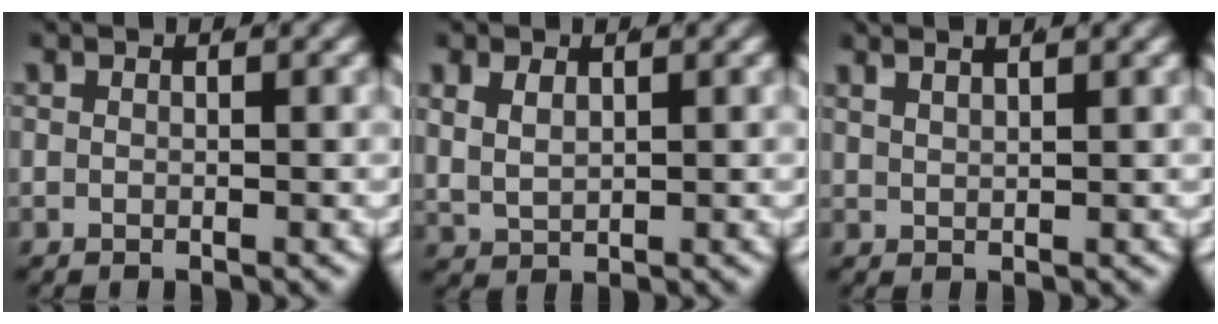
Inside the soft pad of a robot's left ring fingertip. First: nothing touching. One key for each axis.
{"total": 3.3, "fx": 1.2, "fy": 2.7, "fz": 1.5, "tx": -0.051, "ty": -0.005, "tz": 0.031}
{"total": 2.8, "fx": 2.6, "fy": 0.3, "fz": 1.1, "tx": -0.014, "ty": 0.011, "tz": 0.045}